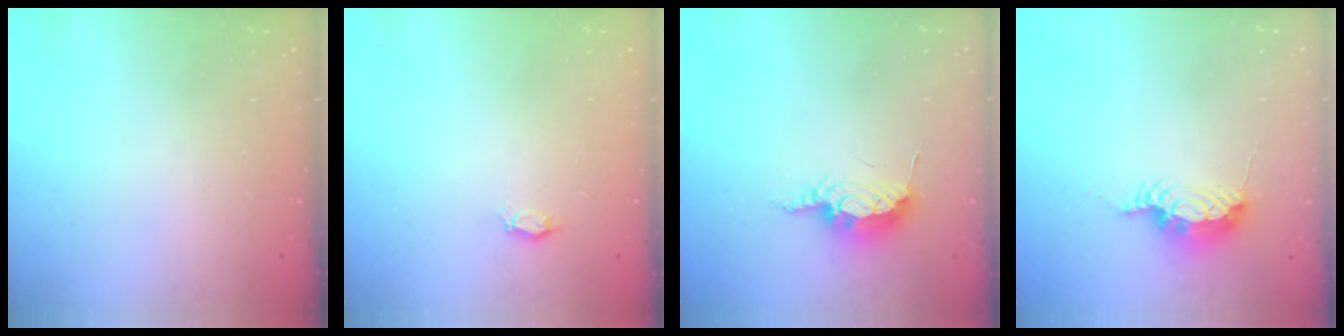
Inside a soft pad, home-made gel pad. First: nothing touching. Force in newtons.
{"total": 3.0, "press": 2.9, "slide": 0.3}
{"total": 8.5, "press": 8.4, "slide": 0.7}
{"total": 7.8, "press": 7.8, "slide": 0.2}